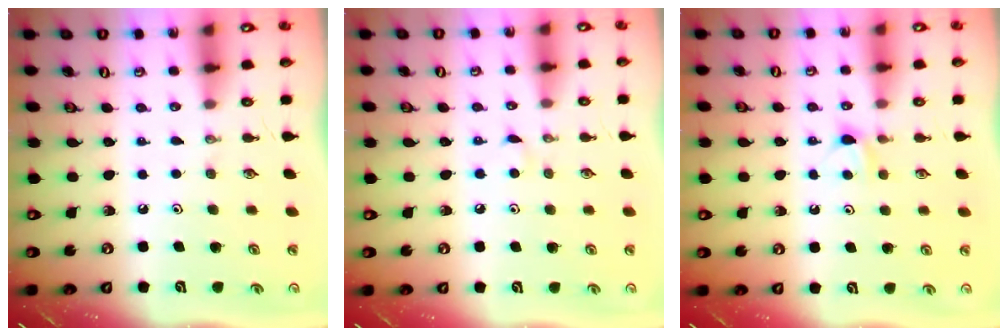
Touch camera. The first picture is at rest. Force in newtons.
{"total": 3.3, "press": 3.3, "slide": 0.5}
{"total": 4.0, "press": 4.0, "slide": 0.4}